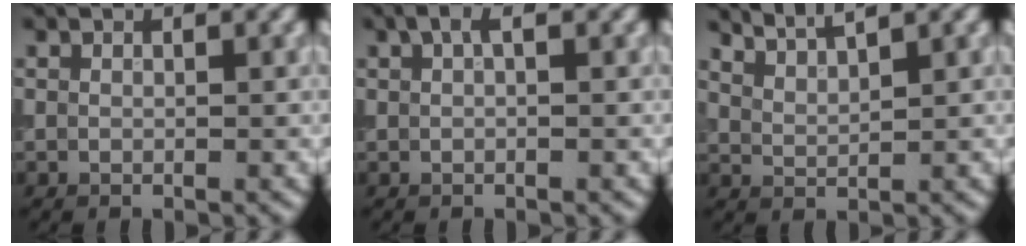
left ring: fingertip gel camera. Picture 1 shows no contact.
{"total": 1.3, "force": [0.6, 0.3, 1.1], "torque": [-0.022, 0.005, 0.010]}
{"total": 3.1, "force": [2.9, 0.4, 1.1], "torque": [-0.012, 0.009, 0.049]}